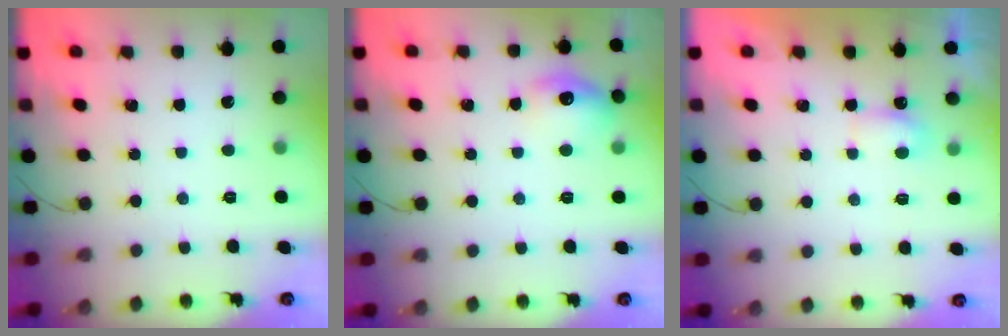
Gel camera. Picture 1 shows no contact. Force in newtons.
{"total": 10.0, "press": 10.0, "slide": 0.6}
{"total": 3.7, "press": 3.5, "slide": 1.1}